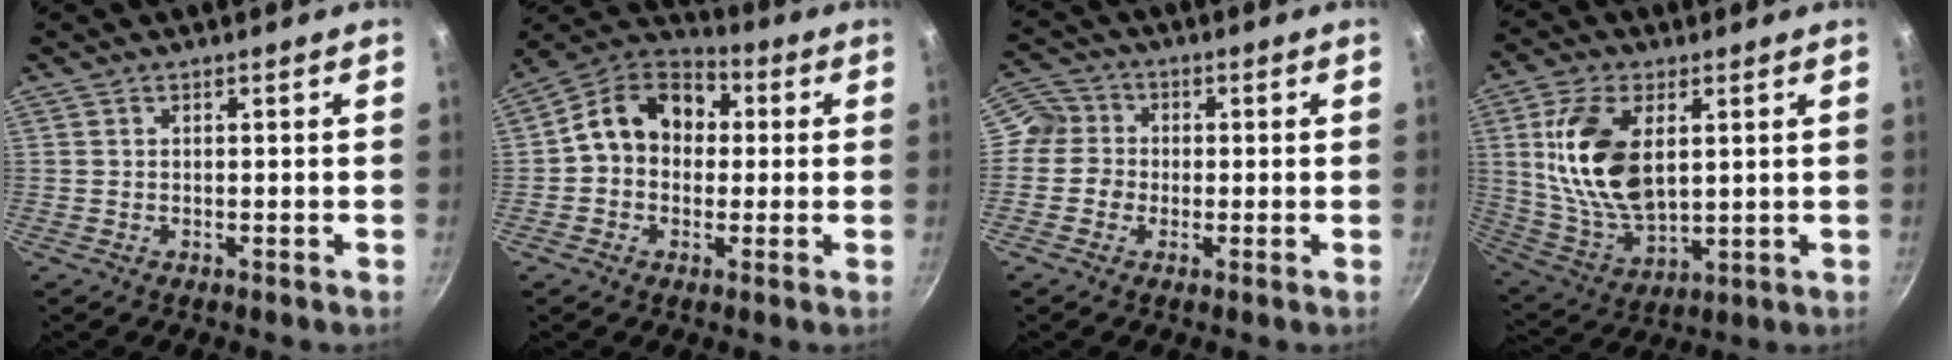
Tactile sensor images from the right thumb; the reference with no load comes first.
{"total": 13.0, "force": [0.9, 10.1, 8.1], "torque": [-0.109, 0.036, 0.001]}
{"total": 6.6, "force": [-0.5, 6.3, 1.9], "torque": [-0.013, 0.019, -0.022]}
{"total": 16.7, "force": [3.6, 9.1, 13.5], "torque": [-0.259, -0.015, 0.079]}